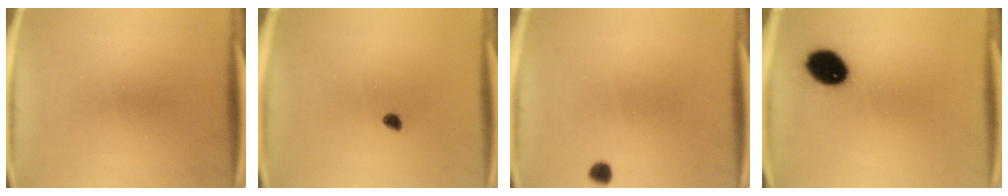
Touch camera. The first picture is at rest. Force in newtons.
{"total": 1.3}
{"total": 1.7}
{"total": 10.6}